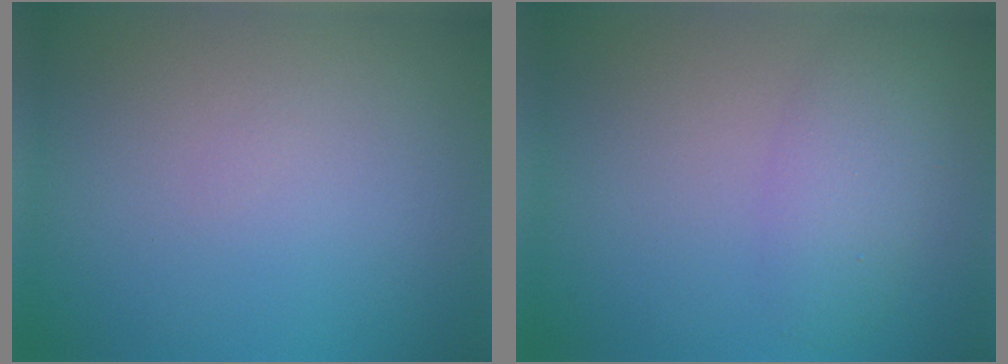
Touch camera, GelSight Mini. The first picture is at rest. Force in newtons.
{"total": 3.0, "press": 3.0, "slide": 0.1}